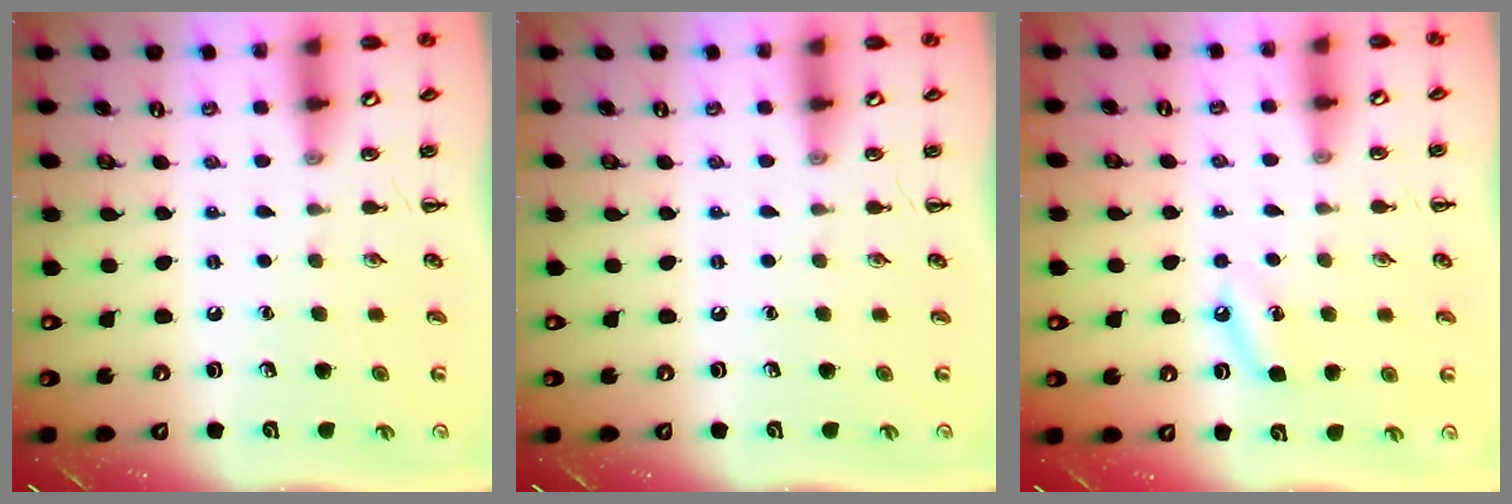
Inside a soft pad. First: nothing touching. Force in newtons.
{"total": 0.0}
{"total": 4.6, "press": 4.4, "slide": 1.4}